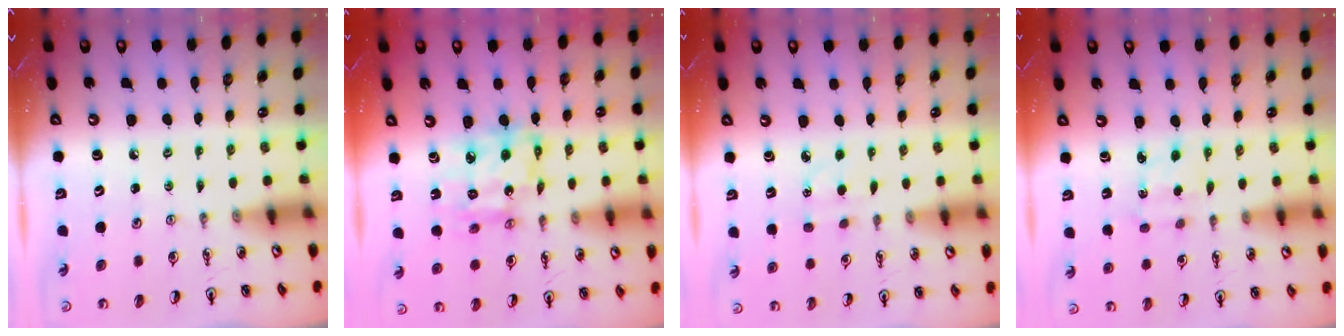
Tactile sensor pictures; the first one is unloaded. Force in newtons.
{"total": 12.2, "press": 12.1, "slide": 1.6}
{"total": 2.9, "press": 2.8, "slide": 0.5}
{"total": 1.8, "press": 1.6, "slide": 0.7}